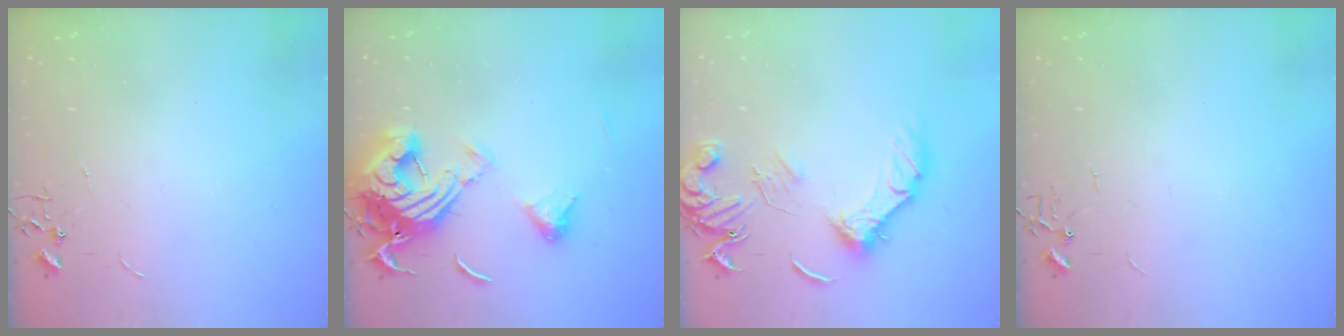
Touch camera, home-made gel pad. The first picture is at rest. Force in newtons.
{"total": 16.8, "press": 16.8, "slide": 1.6}
{"total": 15.0, "press": 15.0, "slide": 0.8}
{"total": 0.0}